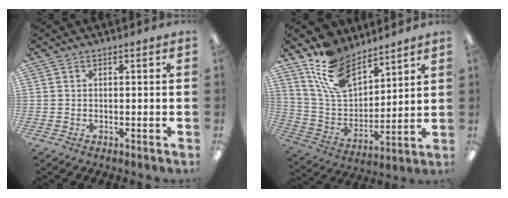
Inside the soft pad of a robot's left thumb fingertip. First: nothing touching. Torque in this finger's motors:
{"motor_torque": [0.22, 0.47, 1.42, -1.35, 0.30]}